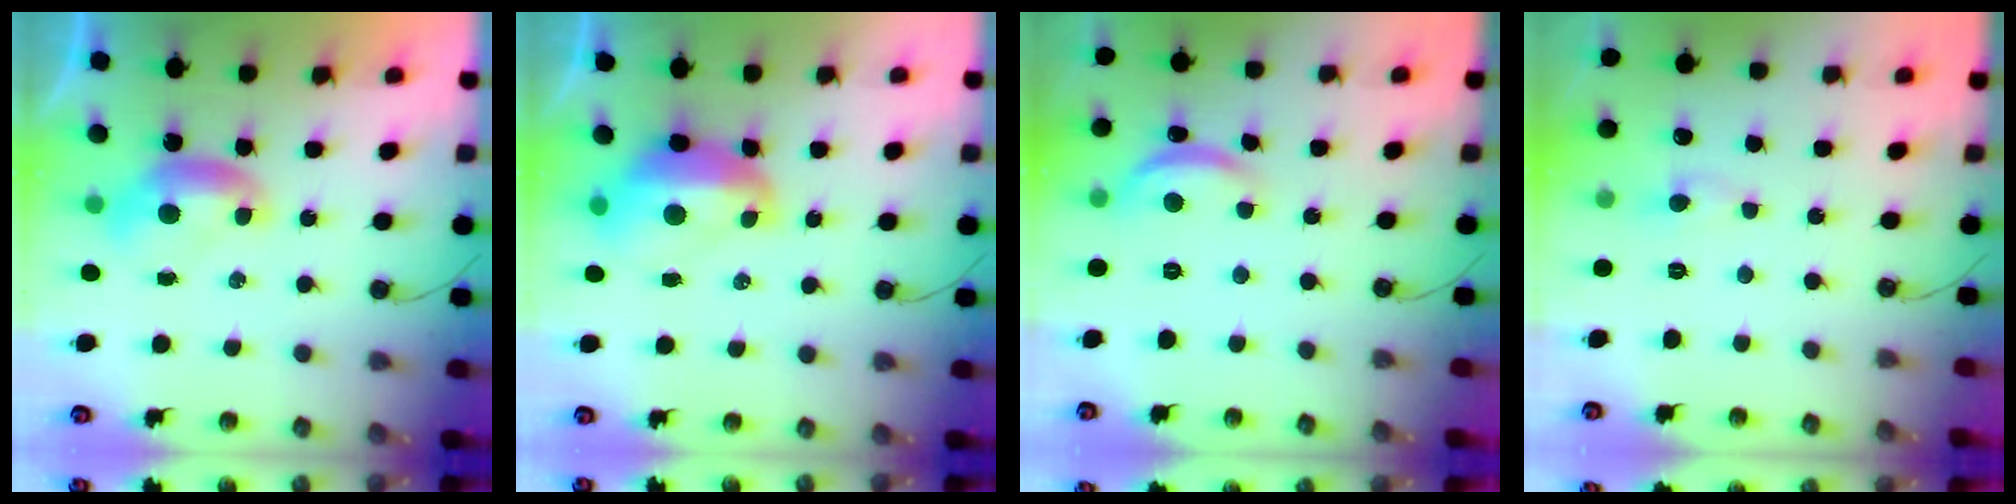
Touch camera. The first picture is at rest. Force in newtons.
{"total": 4.9, "press": 4.8, "slide": 1.0}
{"total": 5.1, "press": 5.1, "slide": 0.5}
{"total": 1.4, "press": 1.2, "slide": 0.6}